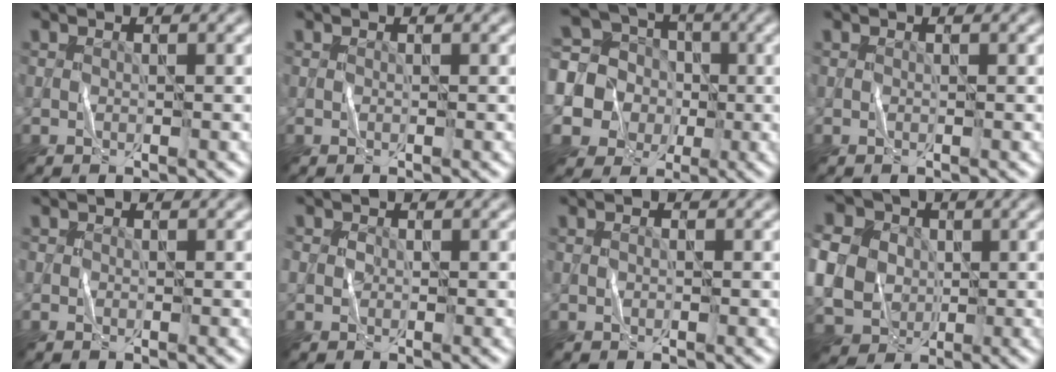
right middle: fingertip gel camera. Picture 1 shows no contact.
{"total": 0.0}
{"total": 13.7, "force": [-1.5, 12.9, 4.3], "torque": [-0.164, 0.010, -0.054]}
{"total": 0.0}
{"total": 0.5, "force": [-0.2, 0.5, 0.1], "torque": [0.001, -0.003, -0.004]}
{"total": 1.4, "force": [0.0, 1.3, 0.6], "torque": [-0.008, 0.000, -0.001]}
{"total": 0.6, "force": [0.2, 0.3, 0.4], "torque": [-0.007, -0.002, 0.002]}
{"total": 10.1, "force": [0.1, 8.7, 5.2], "torque": [-0.127, 0.004, -0.023]}